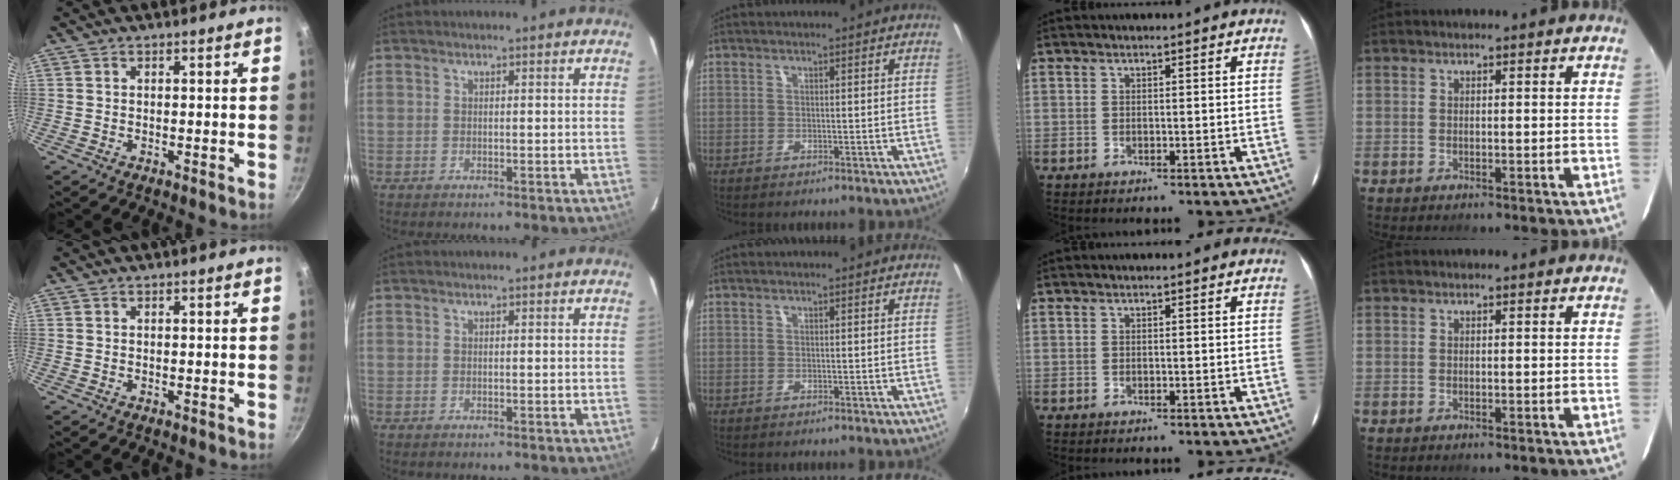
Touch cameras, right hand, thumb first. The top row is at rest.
{}